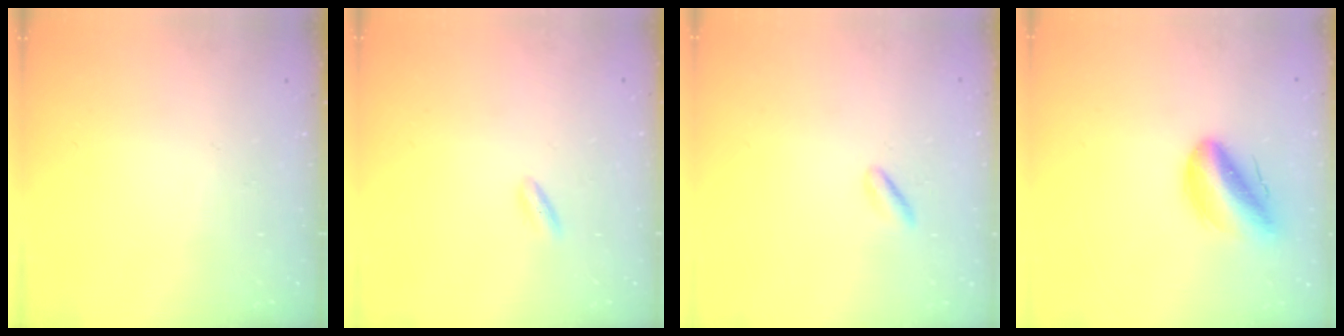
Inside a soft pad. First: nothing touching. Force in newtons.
{"total": 2.0, "press": 1.9, "slide": 0.6}
{"total": 1.0, "press": 0.7, "slide": 0.6}
{"total": 13.0, "press": 12.5, "slide": 3.4}